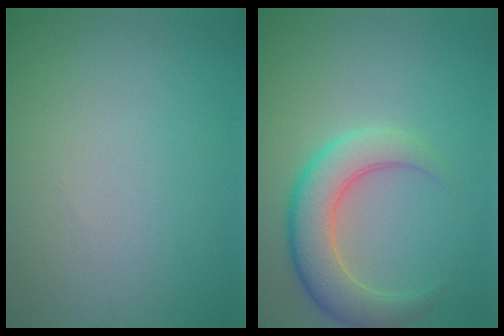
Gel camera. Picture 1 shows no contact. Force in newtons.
{"total": 5.5, "press": 5.5, "slide": 0.4}